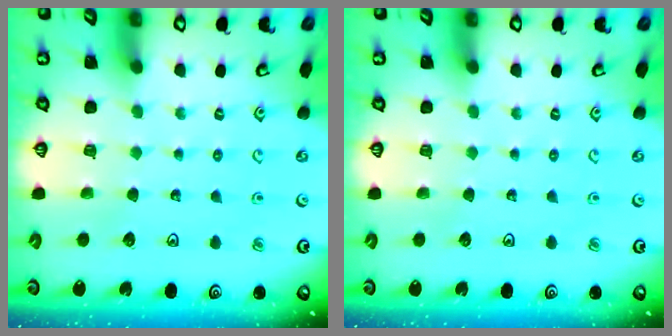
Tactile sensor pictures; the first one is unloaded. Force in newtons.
{"total": 0.0}